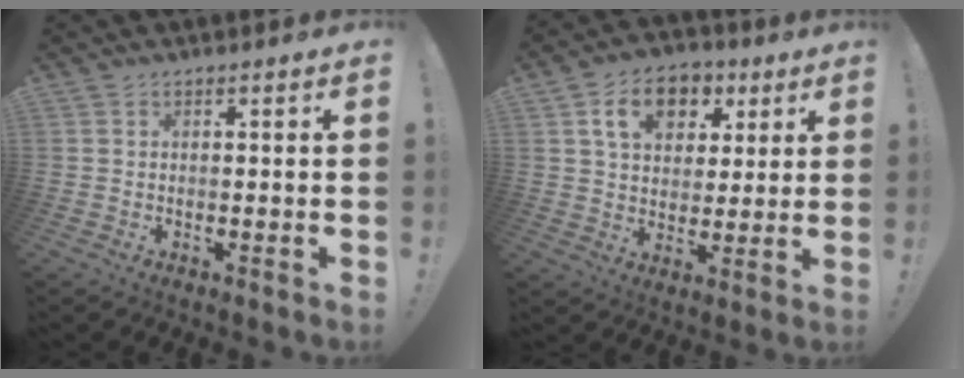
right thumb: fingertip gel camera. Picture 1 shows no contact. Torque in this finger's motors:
{"motor_torque": [1.17, 2.82, 0.70, -0.37, 0.23]}